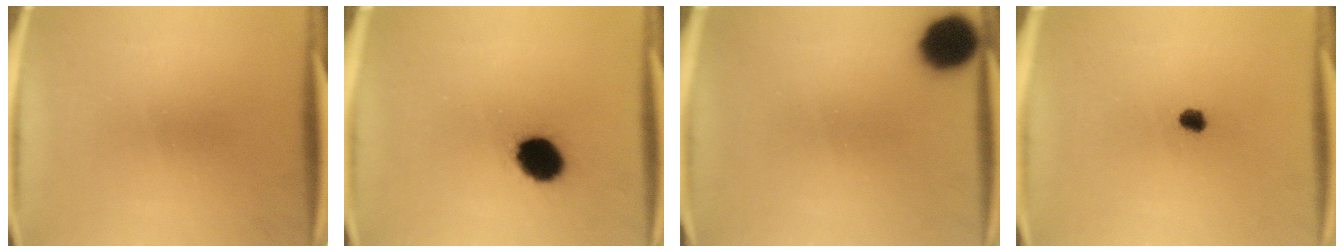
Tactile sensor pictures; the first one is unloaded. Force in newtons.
{"total": 10.2}
{"total": 9.7}
{"total": 2.1}